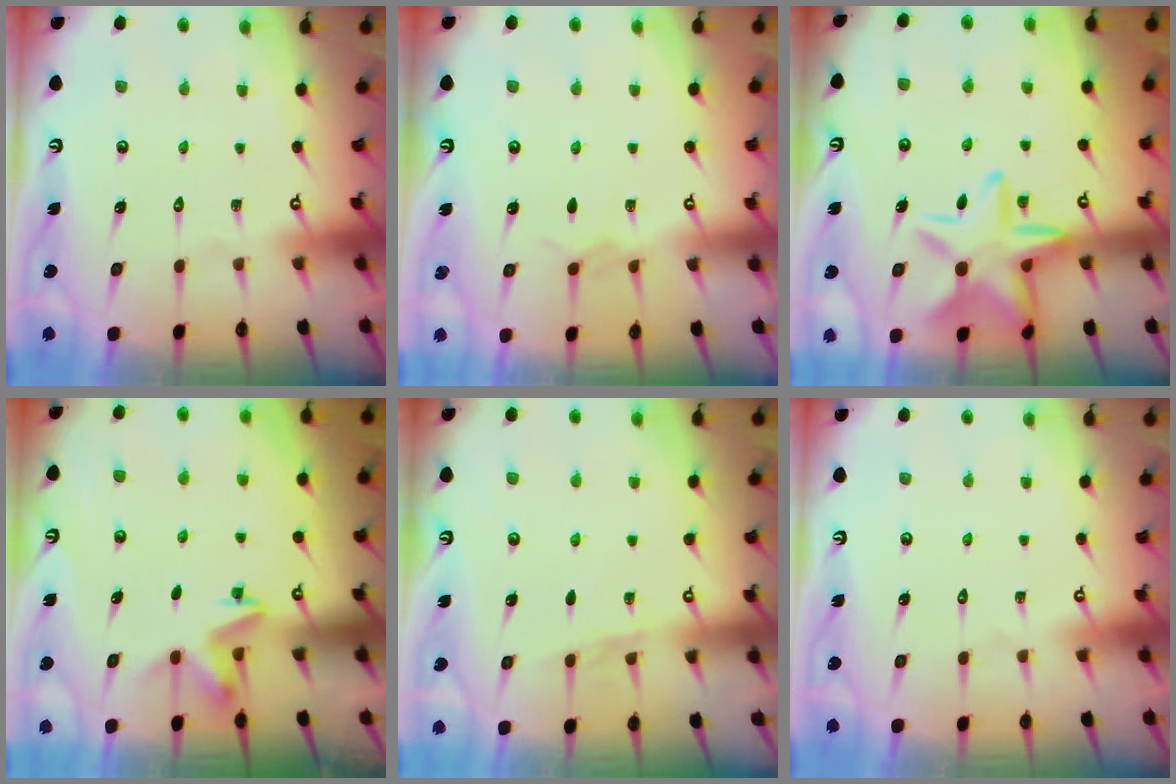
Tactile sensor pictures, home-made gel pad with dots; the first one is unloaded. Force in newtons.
{"total": 2.6, "press": 2.6, "slide": 0.4}
{"total": 14.9, "press": 14.9, "slide": 0.6}
{"total": 3.9, "press": 3.8, "slide": 1.0}
{"total": 3.8, "press": 3.6, "slide": 1.1}
{"total": 0.0}